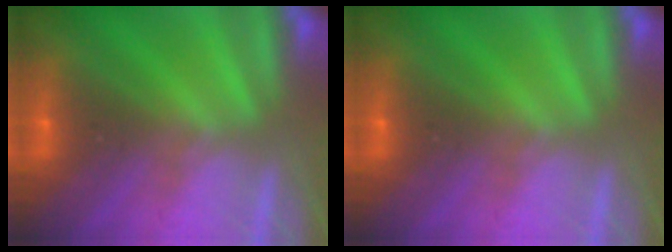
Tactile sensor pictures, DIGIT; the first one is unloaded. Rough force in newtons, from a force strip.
{"total": 0.0}